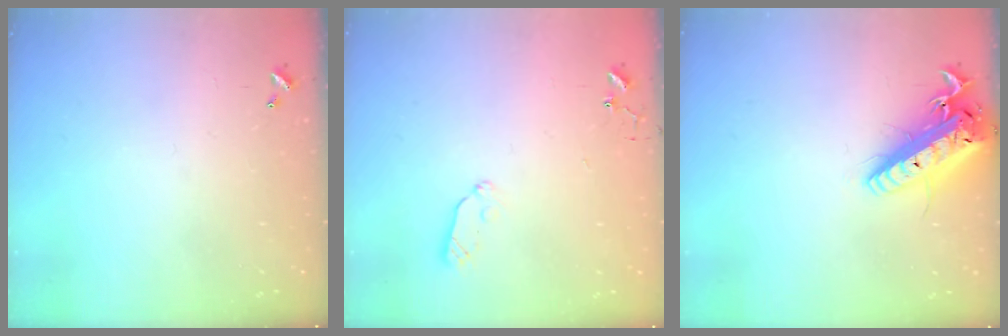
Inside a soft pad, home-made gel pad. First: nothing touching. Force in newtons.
{"total": 5.9, "press": 5.9, "slide": 0.6}
{"total": 19.2, "press": 18.7, "slide": 4.1}